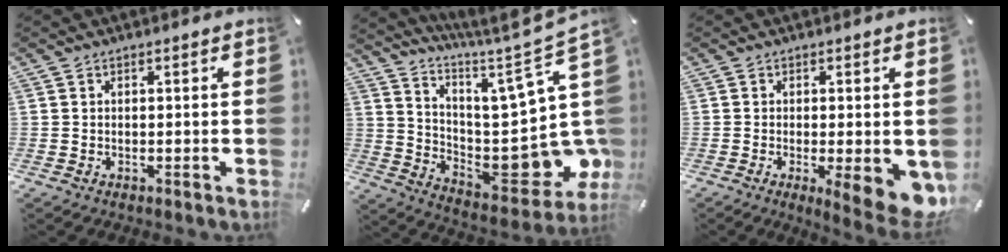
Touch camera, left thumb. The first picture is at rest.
{"total": 17.6, "force": [-1.2, 8.3, 15.5], "torque": [-0.171, -0.041, -0.018]}
{"total": 9.1, "force": [-2.4, 2.3, 8.5], "torque": [-0.105, -0.010, -0.029]}